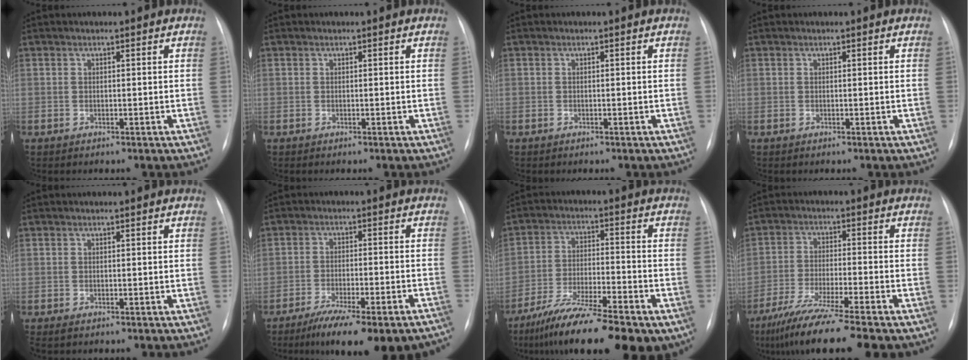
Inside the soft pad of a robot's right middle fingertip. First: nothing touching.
{"total": 0.0}
{"total": 0.0}
{"total": 0.0}
{"total": 0.8, "force": [-0.6, 0.3, 0.4], "torque": [-0.009, -0.002, -0.007]}
{"total": 15.8, "force": [-12.4, 1.9, 9.6], "torque": [-0.108, -0.016, -0.182]}
{"total": 16.6, "force": [-11.2, 3.0, 11.8], "torque": [-0.184, -0.026, -0.188]}
{"total": 11.9, "force": [-8.9, -0.7, 7.8], "torque": [-0.133, -0.038, -0.146]}